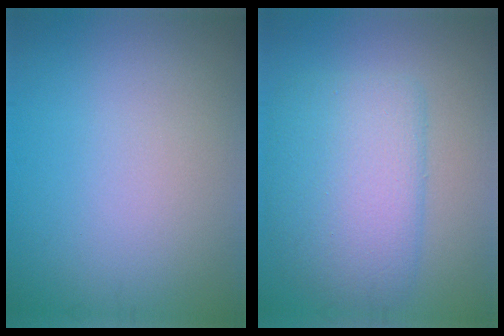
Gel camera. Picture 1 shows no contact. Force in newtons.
{"total": 6.6, "press": 6.6, "slide": 0.4}